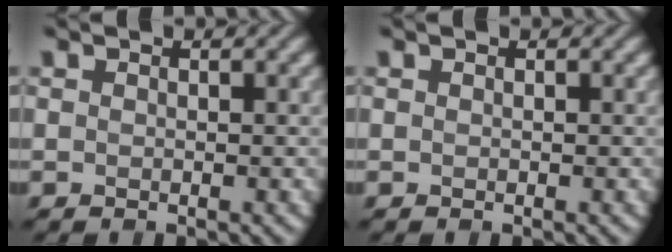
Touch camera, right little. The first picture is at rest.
{"total": 0.0}